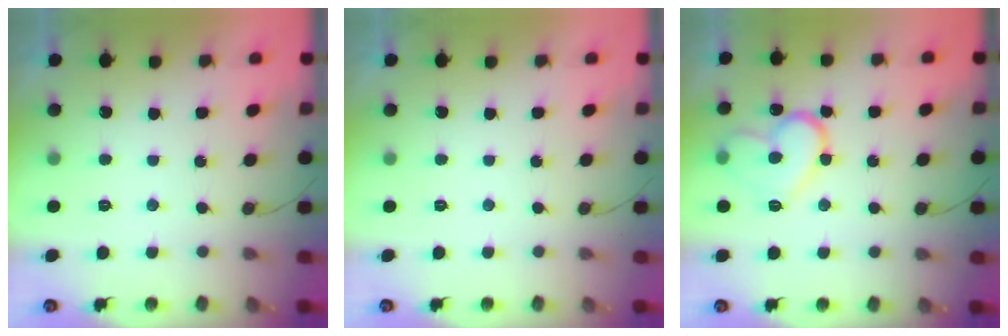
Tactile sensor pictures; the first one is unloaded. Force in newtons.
{"total": 0.0}
{"total": 14.6, "press": 14.6, "slide": 1.2}